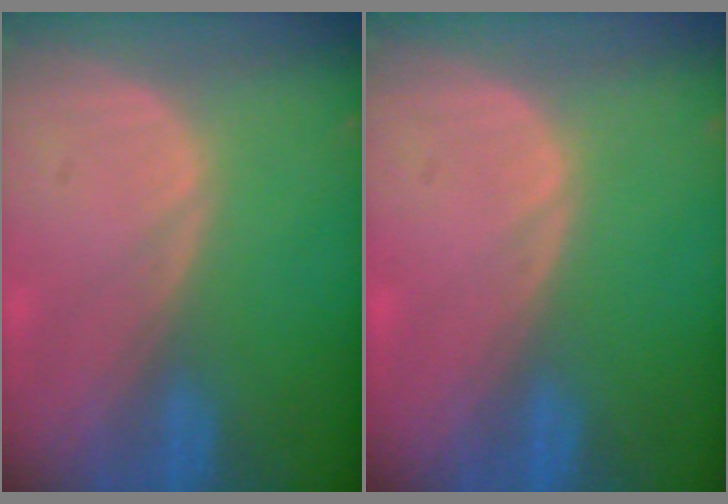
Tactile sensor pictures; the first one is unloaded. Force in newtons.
{"total": 0.0}